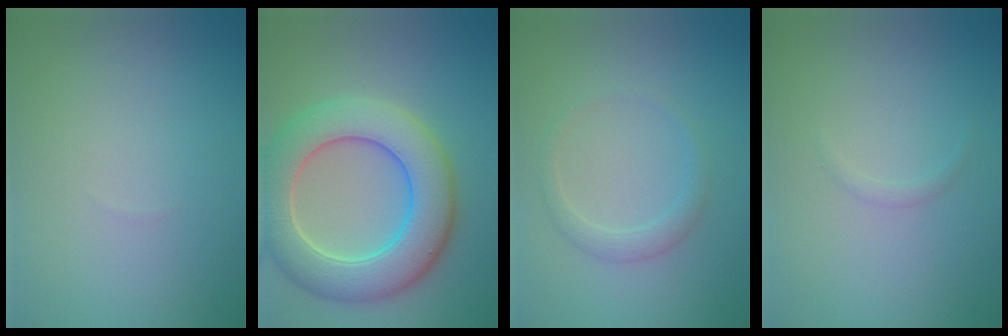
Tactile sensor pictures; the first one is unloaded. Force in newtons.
{"total": 8.5, "press": 8.4, "slide": 0.6}
{"total": 1.6, "press": 1.6, "slide": 0.1}
{"total": 0.5, "press": 0.5, "slide": 0.0}